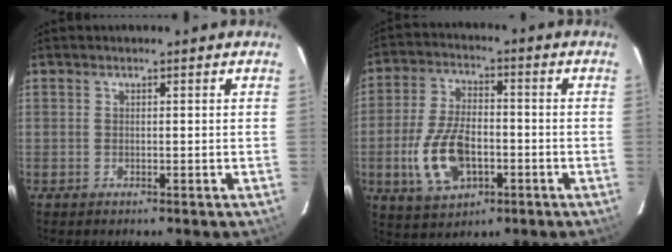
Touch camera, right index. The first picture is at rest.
{"total": 13.0, "force": [-3.8, 7.3, 10.1], "torque": [-0.215, 0.000, -0.060]}